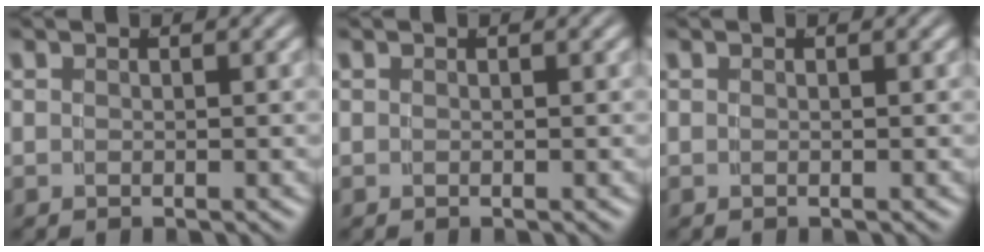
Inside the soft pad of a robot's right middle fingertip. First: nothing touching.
{"total": 0.0}
{"total": 0.0}